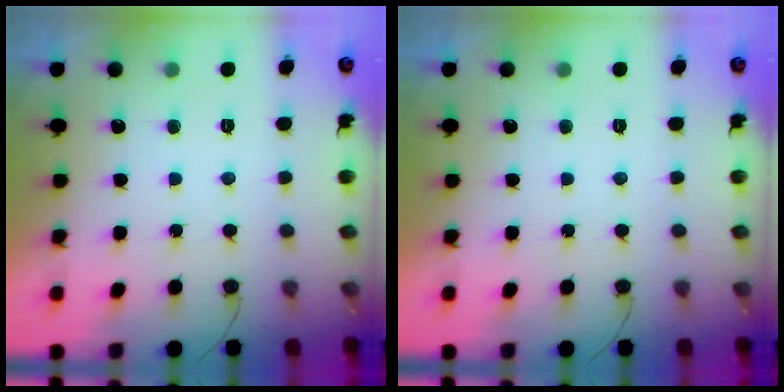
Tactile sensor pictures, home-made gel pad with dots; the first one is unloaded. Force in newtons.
{"total": 0.0}